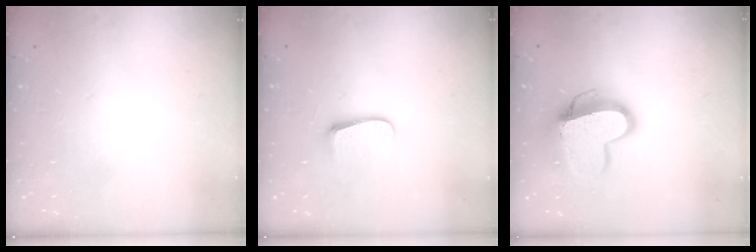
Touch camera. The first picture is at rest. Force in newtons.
{"total": 6.0, "press": 6.0, "slide": 0.8}
{"total": 13.5, "press": 13.5, "slide": 1.1}